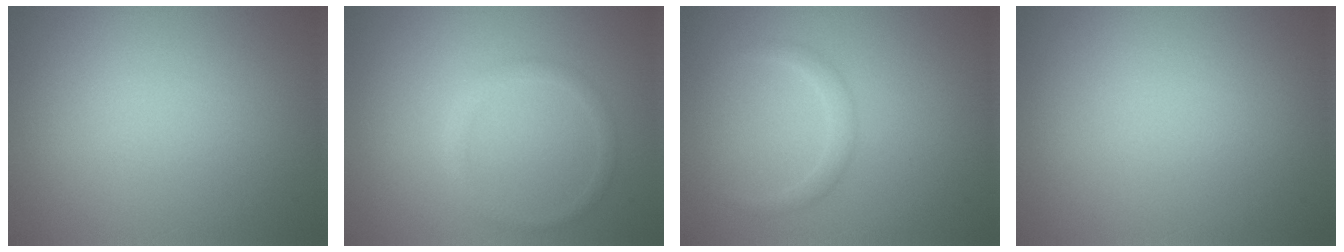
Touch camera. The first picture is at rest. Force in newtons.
{"total": 1.4, "press": 1.4, "slide": 0.1}
{"total": 1.2, "press": 1.2, "slide": 0.0}
{"total": 0.0}